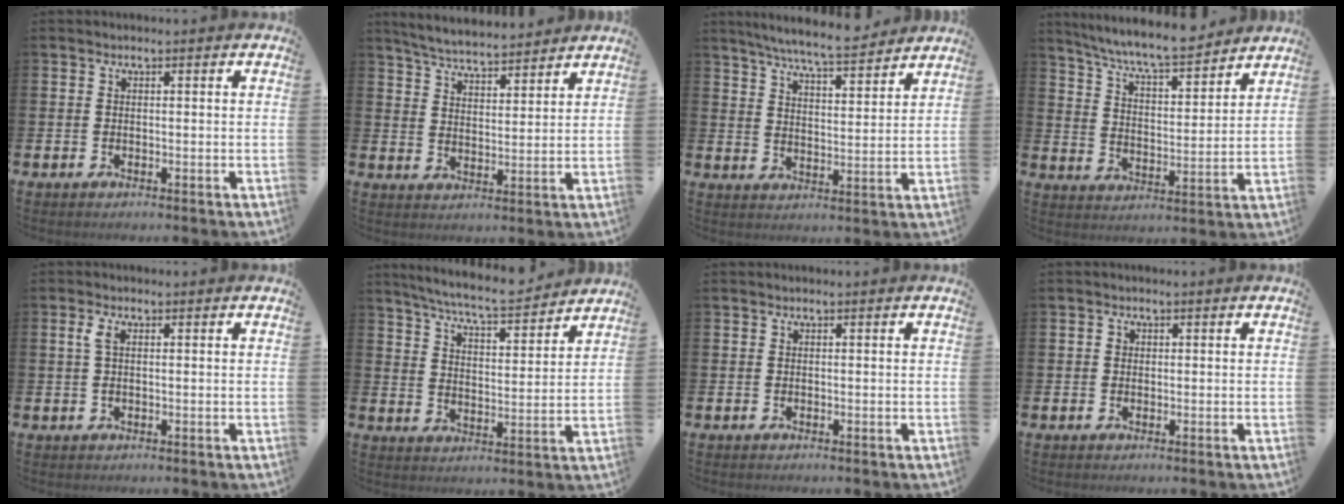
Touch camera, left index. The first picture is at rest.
{"total": 5.6, "force": [5.5, 0.5, 0.8], "torque": [-0.039, -0.030, 0.099]}
{"total": 7.1, "force": [6.7, 0.1, 2.2], "torque": [-0.062, -0.039, 0.117]}
{"total": 7.8, "force": [7.4, 0.5, 2.4], "torque": [-0.081, -0.049, 0.130]}
{"total": 2.2, "force": [0.6, 0.9, 1.9], "torque": [-0.041, 0.008, 0.009]}
{"total": 7.3, "force": [7.0, 0.2, 2.1], "torque": [-0.071, -0.042, 0.124]}
{"total": 0.0}
{"total": 1.0, "force": [0.2, 0.9, 0.3], "torque": [0.008, 0.001, -0.001]}